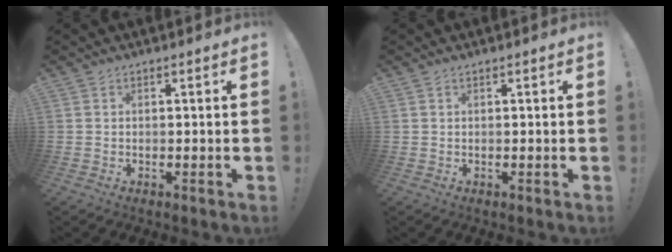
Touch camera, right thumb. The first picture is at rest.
{"total": 0.0}